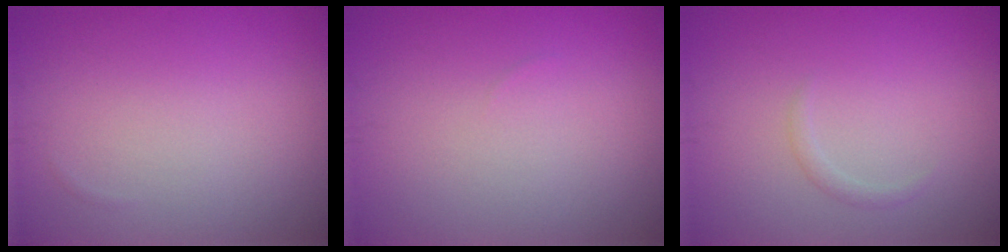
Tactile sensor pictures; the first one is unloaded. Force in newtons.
{"total": 0.0}
{"total": 0.8, "press": 0.8, "slide": 0.0}